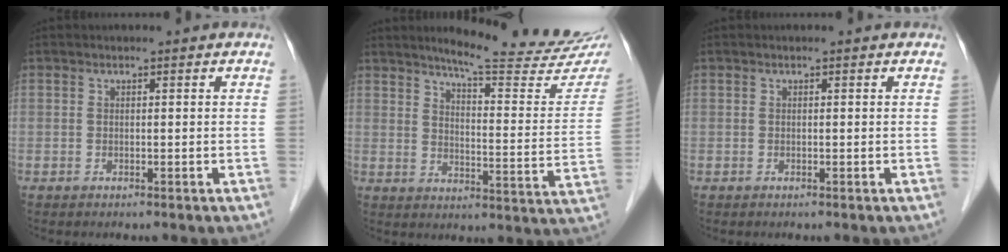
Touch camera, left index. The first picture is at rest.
{"total": 19.4, "force": [17.4, 1.4, 8.5], "torque": [-0.109, -0.078, 0.209]}
{"total": 0.0}